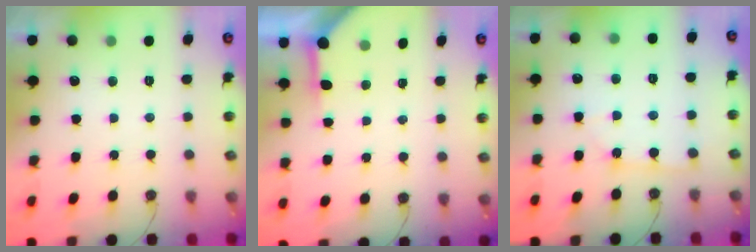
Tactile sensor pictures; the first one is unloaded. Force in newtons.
{"total": 3.9, "press": 3.9, "slide": 0.5}
{"total": 4.4, "press": 4.4, "slide": 0.6}